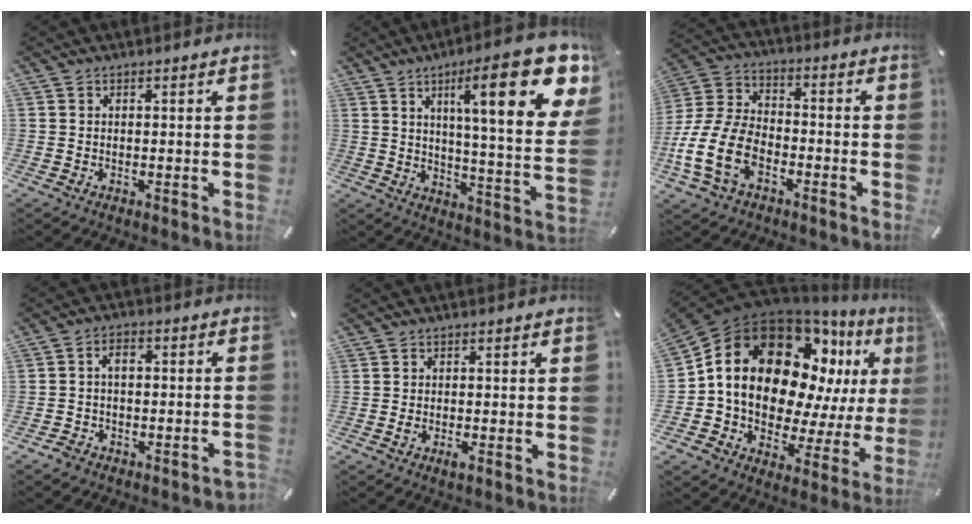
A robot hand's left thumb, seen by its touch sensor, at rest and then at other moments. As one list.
[{"total": 22.7, "force": [10.4, 5.3, 19.5], "torque": [-0.281, -0.059, 0.145]}, {"total": 14.2, "force": [-6.5, 9.2, 8.6], "torque": [-0.188, 0.029, -0.122]}, {"total": 4.2, "force": [-1.8, 2.8, 2.6], "torque": [-0.047, 0.017, -0.035]}, {"total": 2.1, "force": [-0.9, 0.7, 1.7], "torque": [-0.036, -0.001, -0.018]}, {"total": 23.5, "force": [7.4, 16.2, 15.4], "torque": [-0.275, -0.051, 0.138]}]